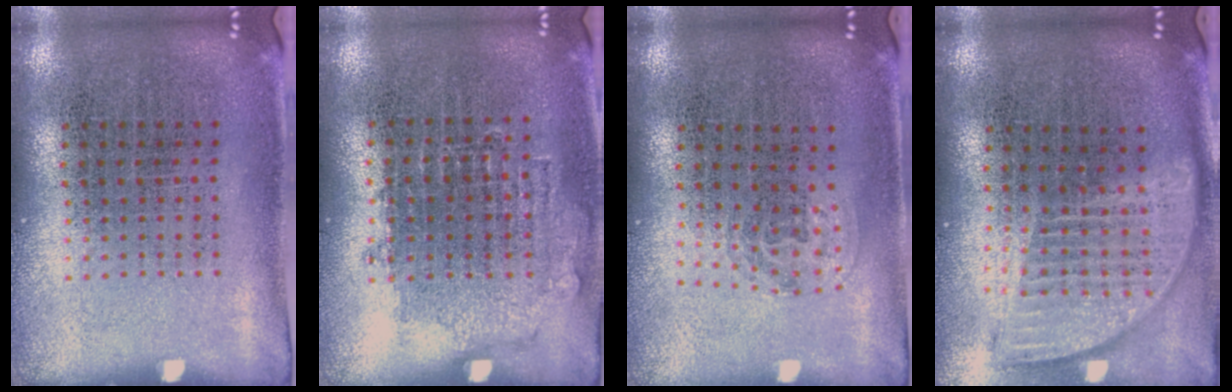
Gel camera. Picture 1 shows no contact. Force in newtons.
{"total": 0.9, "press": 0.8, "slide": 0.4}
{"total": 1.0, "press": 0.6, "slide": 0.7}
{"total": 1.9, "press": 1.5, "slide": 1.1}